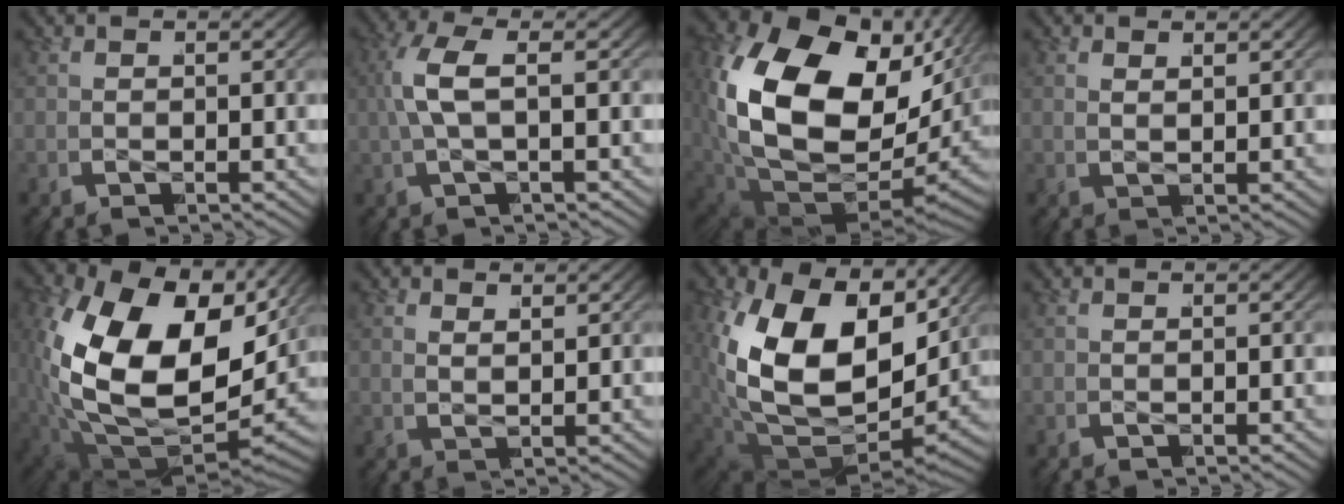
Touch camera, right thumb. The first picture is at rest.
{"total": 4.1, "force": [0.7, 1.4, 3.8], "torque": [-0.088, 0.007, 0.010]}
{"total": 19.5, "force": [0.2, 12.6, 14.9], "torque": [-0.288, -0.053, 0.026]}
{"total": 0.9, "force": [0.7, 0.2, 0.5], "torque": [0.002, 0.004, 0.012]}
{"total": 19.9, "force": [1.0, 12.6, 15.3], "torque": [-0.329, -0.057, 0.042]}
{"total": 1.2, "force": [0.9, 0.4, 0.7], "torque": [-0.003, 0.003, 0.016]}
{"total": 15.5, "force": [1.3, 9.6, 12.1], "torque": [-0.266, -0.051, 0.046]}
{"total": 0.0}